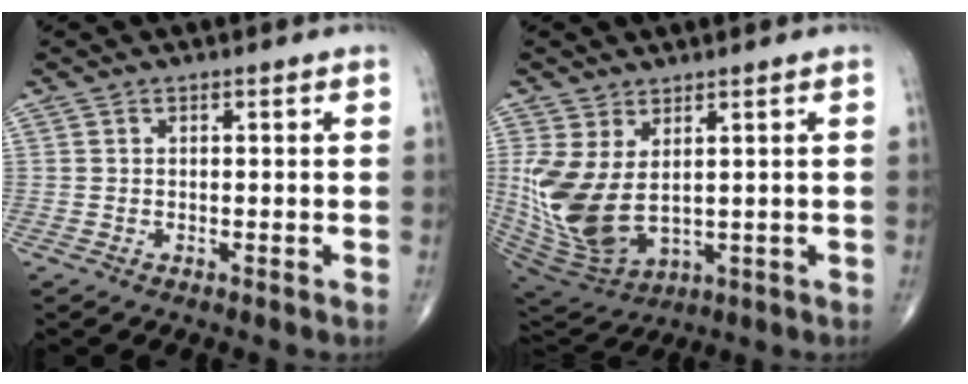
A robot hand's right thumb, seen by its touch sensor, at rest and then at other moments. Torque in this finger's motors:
{"motor_torque": [0.16, 0.37, 1.39, 0.05, 0.29]}